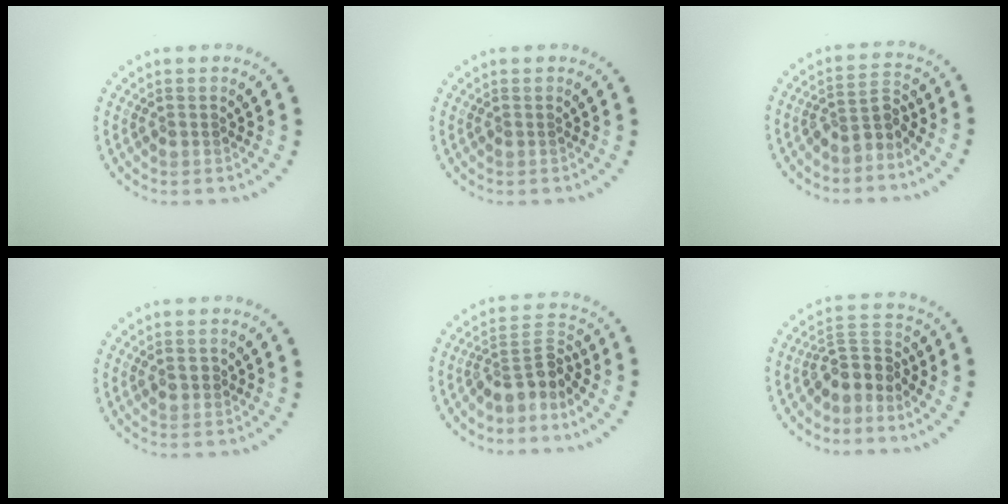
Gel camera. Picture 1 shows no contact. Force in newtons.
{"total": 0.0}
{"total": 2.6, "press": 1.9, "slide": 1.7}
{"total": 0.6, "press": 0.6, "slide": 0.3}
{"total": 3.4, "press": 2.4, "slide": 2.5}
{"total": 3.2, "press": 2.4, "slide": 2.0}